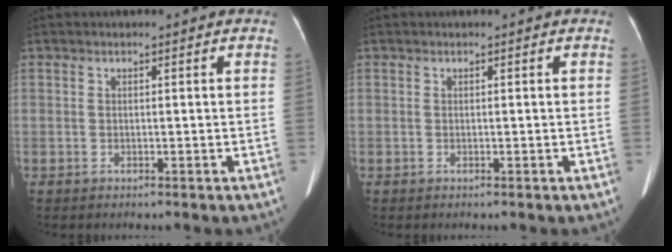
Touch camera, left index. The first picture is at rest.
{"total": 0.0}